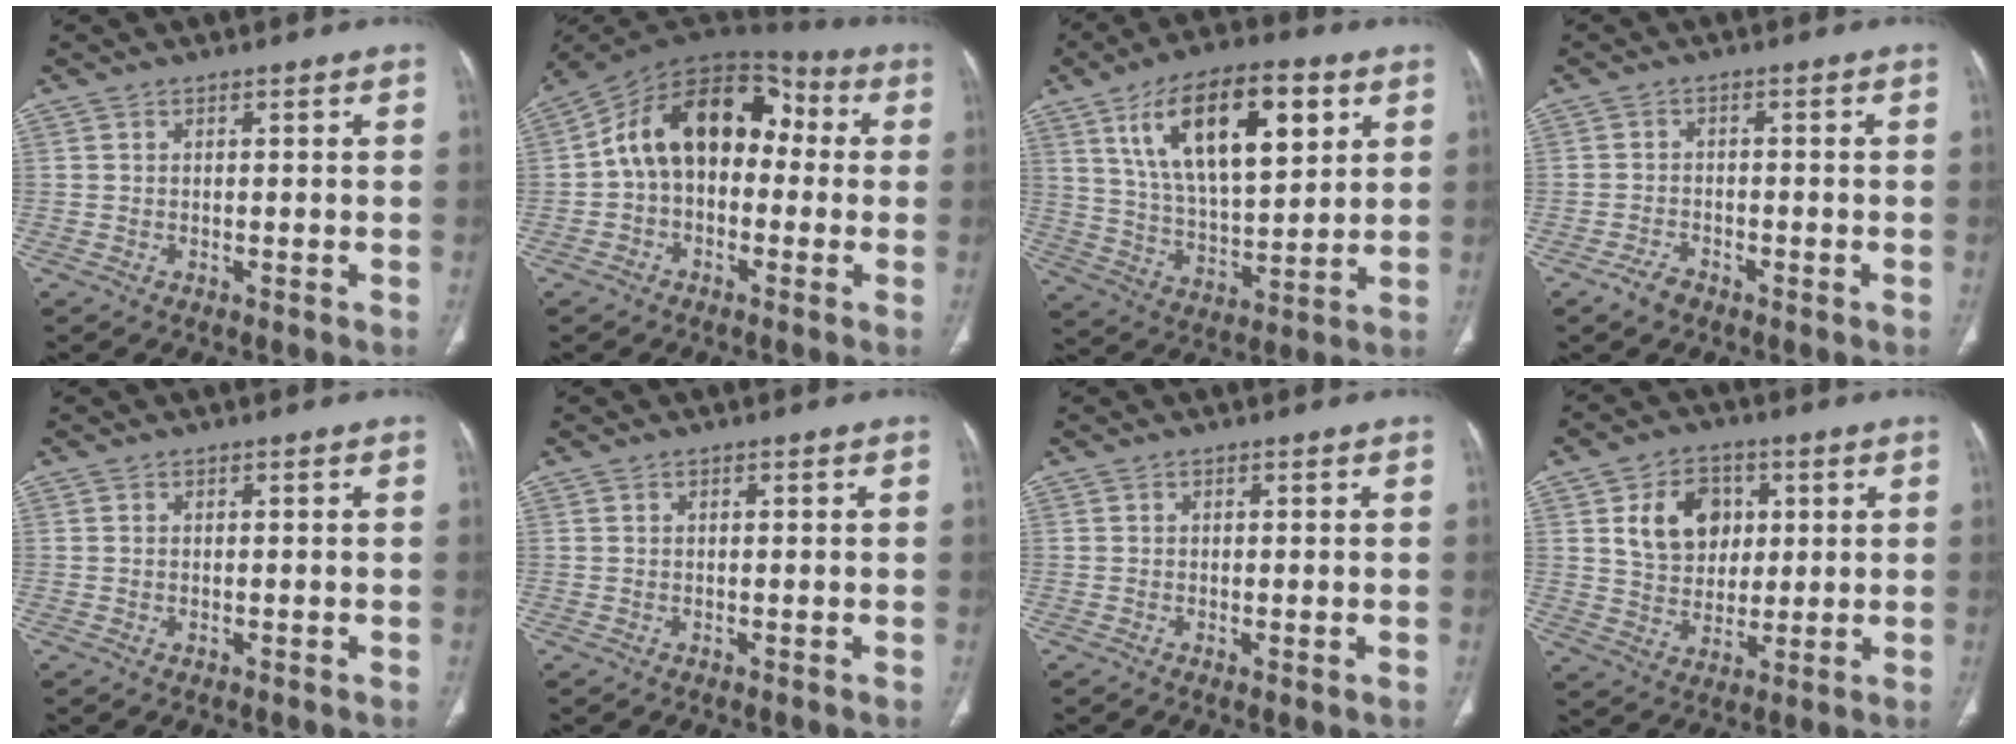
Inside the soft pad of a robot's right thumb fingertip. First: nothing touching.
{"total": 16.4, "force": [0.5, 11.1, 12.0], "torque": [-0.164, 0.056, -0.007]}
{"total": 21.2, "force": [8.7, 9.2, 17.0], "torque": [-0.256, -0.026, 0.152]}
{"total": 3.1, "force": [-2.2, 1.6, 1.4], "torque": [-0.030, 0.011, -0.037]}
{"total": 0.0}
{"total": 0.0}
{"total": 1.0, "force": [-0.2, 0.3, 0.9], "torque": [-0.021, -0.005, -0.004]}
{"total": 11.4, "force": [3.3, 8.9, 6.4], "torque": [-0.069, -0.007, 0.062]}